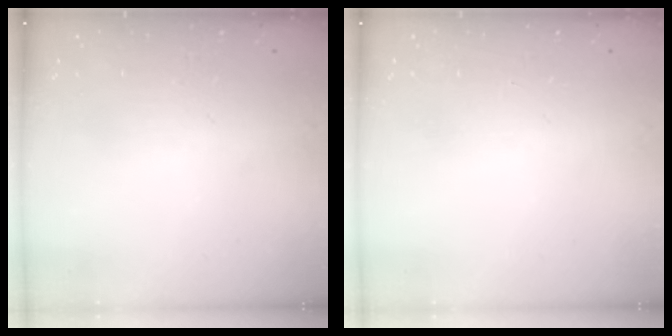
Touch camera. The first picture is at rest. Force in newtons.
{"total": 0.0}